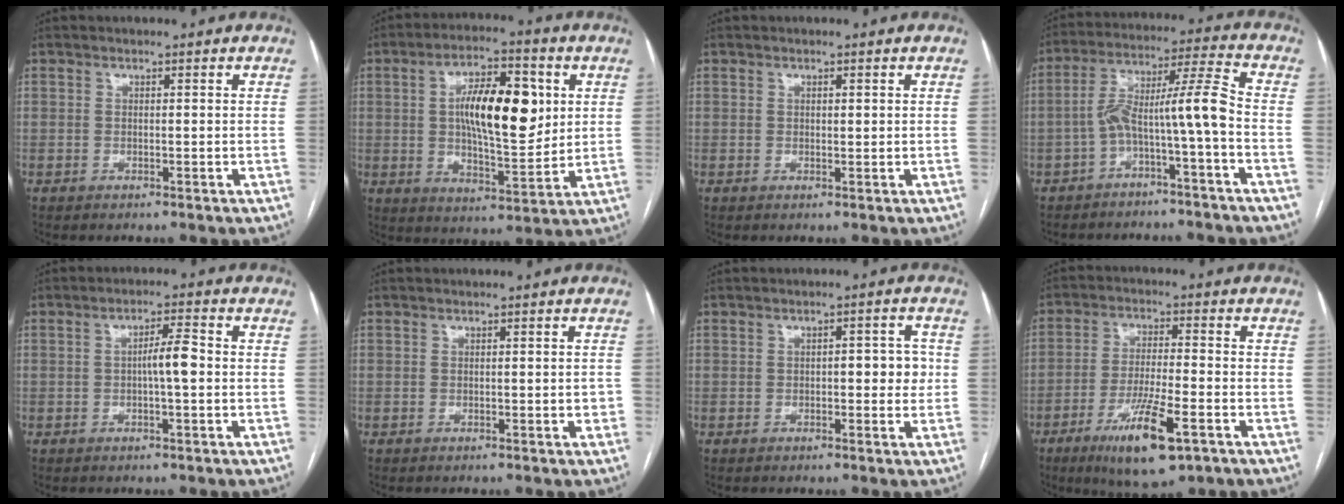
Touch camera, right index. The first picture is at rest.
{"total": 14.3, "force": [2.8, 4.7, 13.2], "torque": [-0.222, 0.011, 0.044]}
{"total": 0.8, "force": [0.3, 0.3, 0.7], "torque": [-0.010, -0.001, 0.005]}
{"total": 9.4, "force": [-3.0, -0.5, 8.9], "torque": [-0.153, 0.042, -0.052]}
{"total": 4.2, "force": [-0.3, 0.4, 4.1], "torque": [-0.069, 0.008, -0.006]}
{"total": 1.2, "force": [-0.2, 0.4, 1.1], "torque": [-0.016, 0.001, -0.001]}
{"total": 4.3, "force": [0.0, 1.8, 3.9], "torque": [-0.043, 0.012, -0.001]}
{"total": 12.0, "force": [-6.2, 2.1, 10.1], "torque": [-0.184, -0.021, -0.101]}